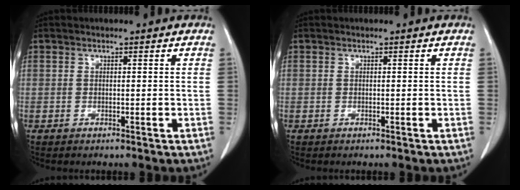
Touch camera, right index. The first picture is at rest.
{"total": 0.0}